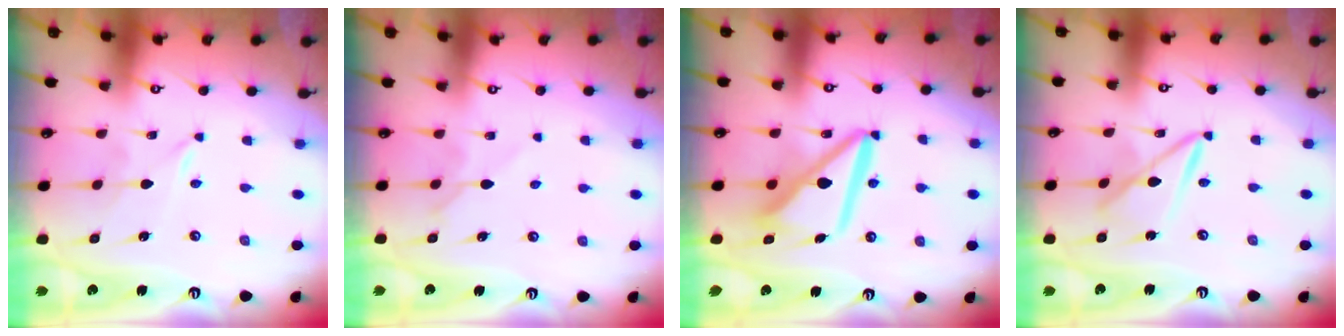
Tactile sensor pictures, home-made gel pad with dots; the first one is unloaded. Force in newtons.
{"total": 5.3, "press": 5.3, "slide": 0.5}
{"total": 12.8, "press": 12.8, "slide": 1.3}
{"total": 8.0, "press": 8.0, "slide": 0.6}